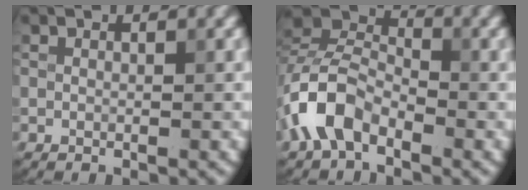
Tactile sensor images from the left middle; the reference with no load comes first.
{"total": 6.0, "force": [-3.3, 3.5, 3.5], "torque": [-0.067, 0.008, -0.077]}